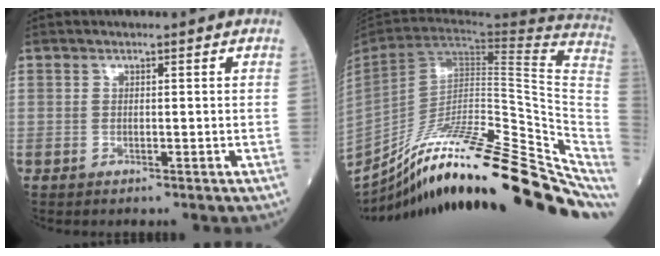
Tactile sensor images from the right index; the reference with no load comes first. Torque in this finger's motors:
{"motor_torque": [-0.47, -1.67, 0.54, 0.12]}